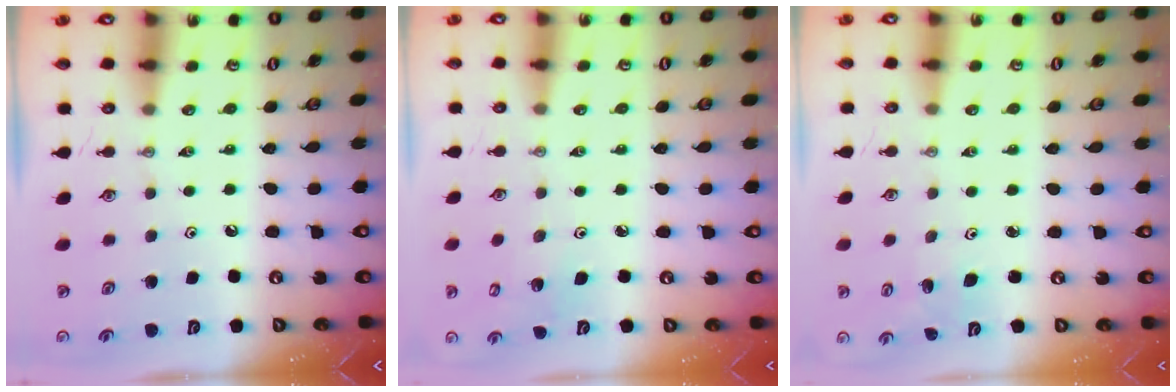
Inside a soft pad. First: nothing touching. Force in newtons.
{"total": 3.0, "press": 2.6, "slide": 1.6}
{"total": 2.4, "press": 2.4, "slide": 0.1}